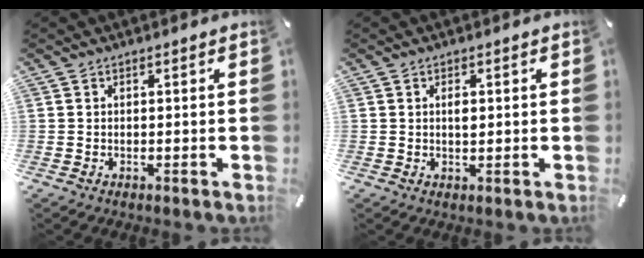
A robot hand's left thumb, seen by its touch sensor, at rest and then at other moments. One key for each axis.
{"total": 1.8, "fx": 0.3, "fy": 0.8, "fz": 1.5, "tx": -0.024, "ty": 0.000, "tz": 0.003}